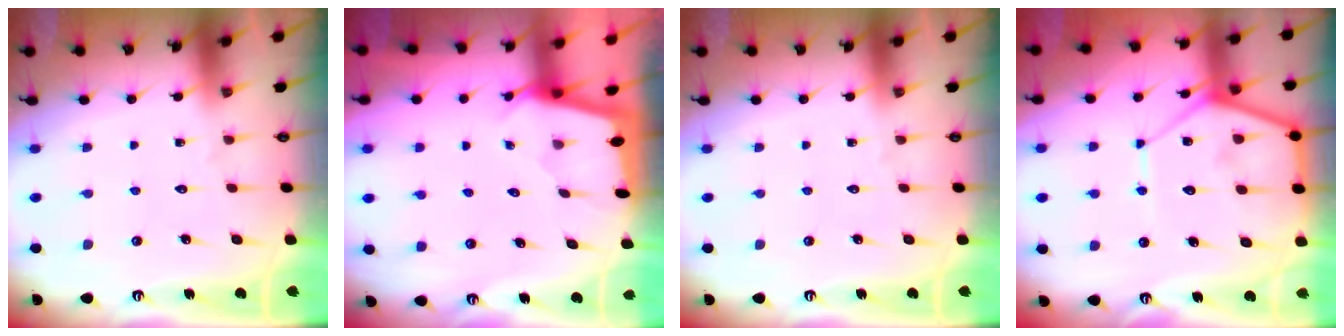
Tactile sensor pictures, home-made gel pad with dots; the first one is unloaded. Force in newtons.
{"total": 1.9, "press": 1.9, "slide": 0.1}
{"total": 0.0}
{"total": 12.1, "press": 12.1, "slide": 1.1}